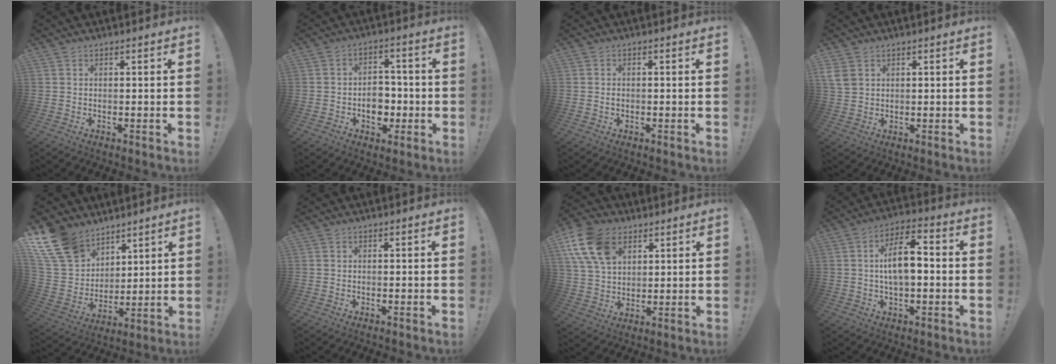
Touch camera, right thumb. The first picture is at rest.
{"total": 8.6, "force": [-1.8, 6.8, 4.9], "torque": [-0.067, 0.014, -0.028]}
{"total": 0.5, "force": [-0.3, 0.4, 0.2], "torque": [-0.010, 0.004, -0.004]}
{"total": 4.0, "force": [2.2, 2.7, 1.9], "torque": [-0.045, -0.006, 0.043]}
{"total": 16.7, "force": [10.2, 11.5, 6.5], "torque": [-0.143, -0.062, 0.206]}
{"total": 0.0}
{"total": 15.8, "force": [7.2, 11.1, 8.7], "torque": [-0.158, -0.026, 0.141]}
{"total": 10.9, "force": [-0.3, 5.2, 9.6], "torque": [-0.160, 0.011, -0.007]}